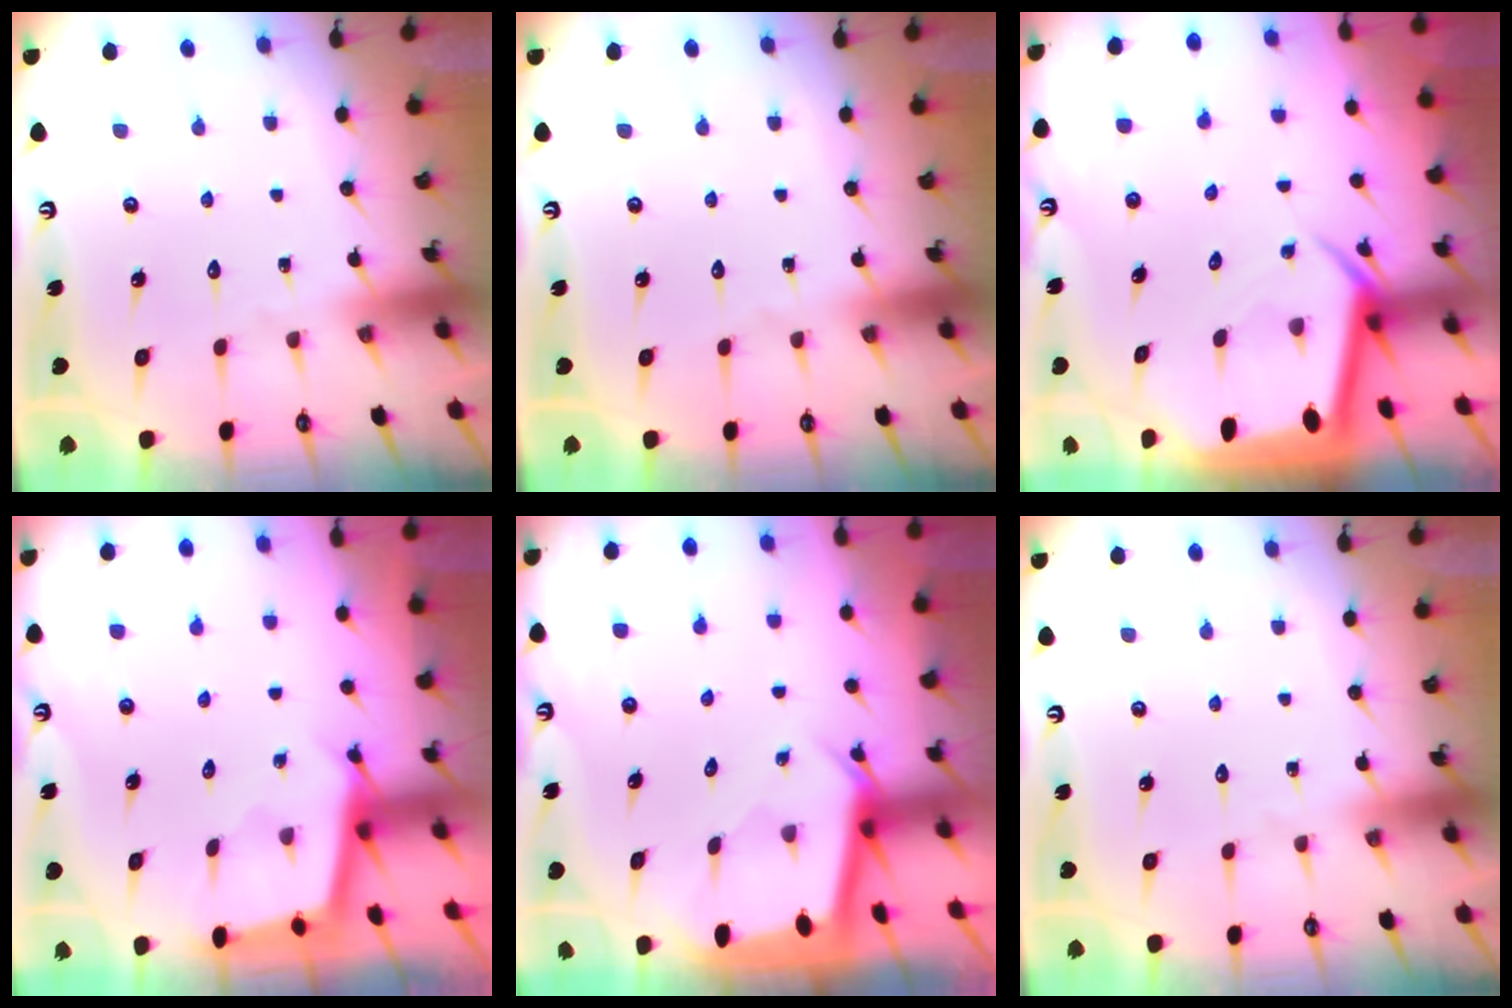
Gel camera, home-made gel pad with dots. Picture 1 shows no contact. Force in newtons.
{"total": 0.0}
{"total": 4.0, "press": 3.9, "slide": 0.4}
{"total": 2.4, "press": 2.4, "slide": 0.2}
{"total": 2.2, "press": 2.2, "slide": 0.1}
{"total": 0.0}